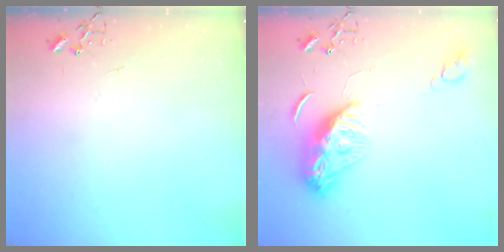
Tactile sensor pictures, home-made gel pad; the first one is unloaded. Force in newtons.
{"total": 11.9, "press": 11.9, "slide": 0.9}